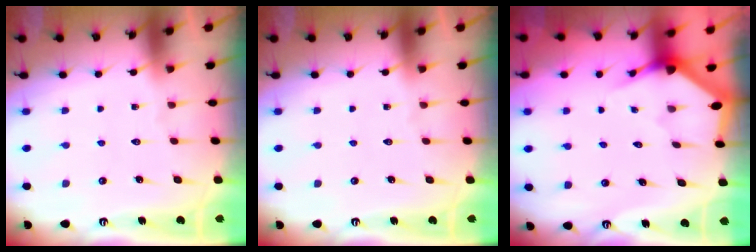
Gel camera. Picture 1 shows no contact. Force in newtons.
{"total": 0.0}
{"total": 3.1, "press": 3.1, "slide": 0.2}